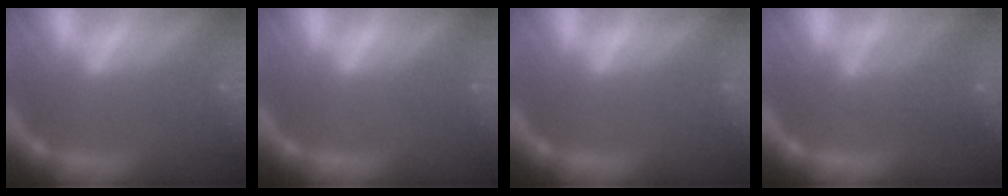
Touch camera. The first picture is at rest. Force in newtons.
{"total": 1.0}
{"total": 0.0}
{"total": 4.6}